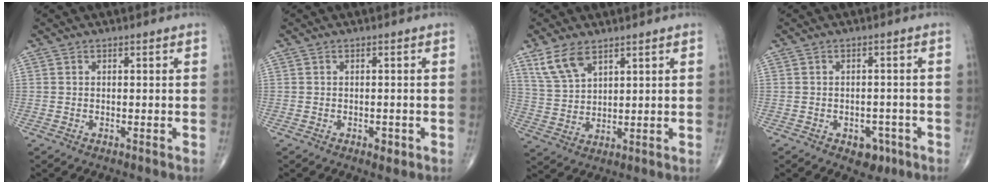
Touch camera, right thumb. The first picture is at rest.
{"total": 1.6, "force": [-0.7, 1.0, 1.1], "torque": [-0.009, 0.001, -0.008]}
{"total": 7.3, "force": [4.7, 3.4, 4.4], "torque": [-0.083, -0.016, 0.103]}
{"total": 4.5, "force": [-2.2, 3.1, 2.4], "torque": [-0.010, 0.013, -0.024]}